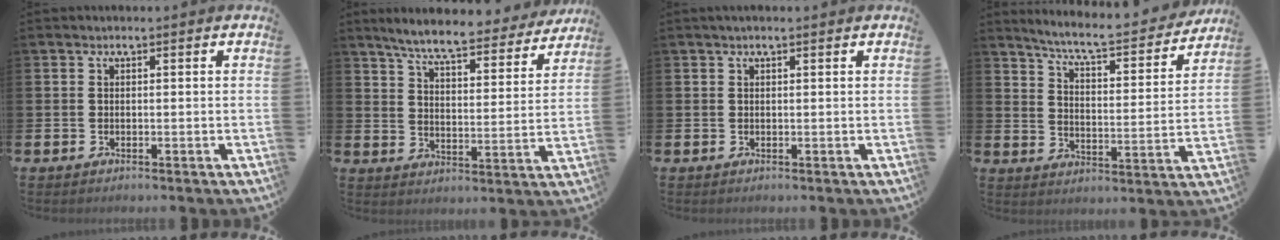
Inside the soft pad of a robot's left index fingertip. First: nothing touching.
{"total": 7.2, "force": [6.6, 0.6, 2.8], "torque": [-0.079, -0.041, 0.112]}
{"total": 0.7, "force": [0.4, 0.1, 0.5], "torque": [-0.009, 0.003, 0.007]}
{"total": 6.8, "force": [6.3, 0.5, 2.3], "torque": [-0.070, -0.049, 0.103]}